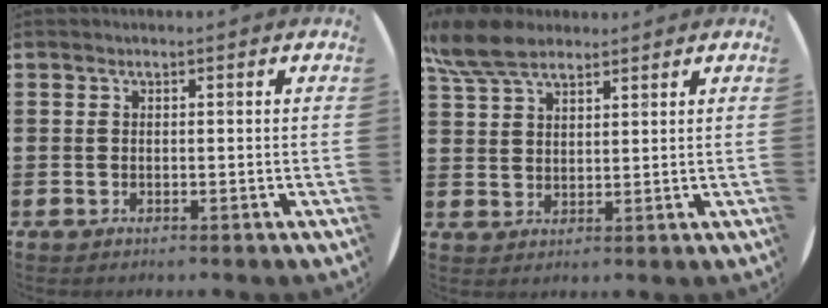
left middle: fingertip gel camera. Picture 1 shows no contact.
{"total": 7.1, "force": [5.9, 2.5, 3.1], "torque": [-0.078, -0.008, 0.113]}